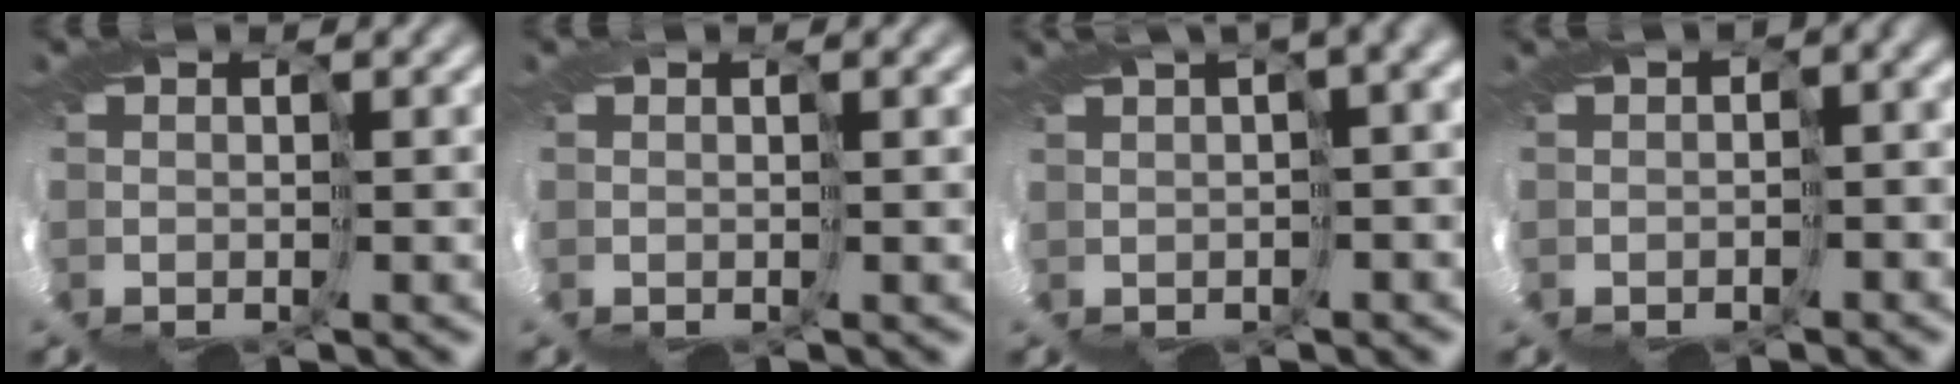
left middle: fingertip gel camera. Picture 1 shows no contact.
{"total": 1.0, "force": [0.7, -0.5, 0.3], "torque": [-0.007, 0.001, 0.010]}
{"total": 6.4, "force": [1.3, 1.5, 6.0], "torque": [-0.069, 0.011, 0.039]}
{"total": 3.6, "force": [-1.5, 1.5, 2.9], "torque": [-0.038, 0.004, -0.002]}